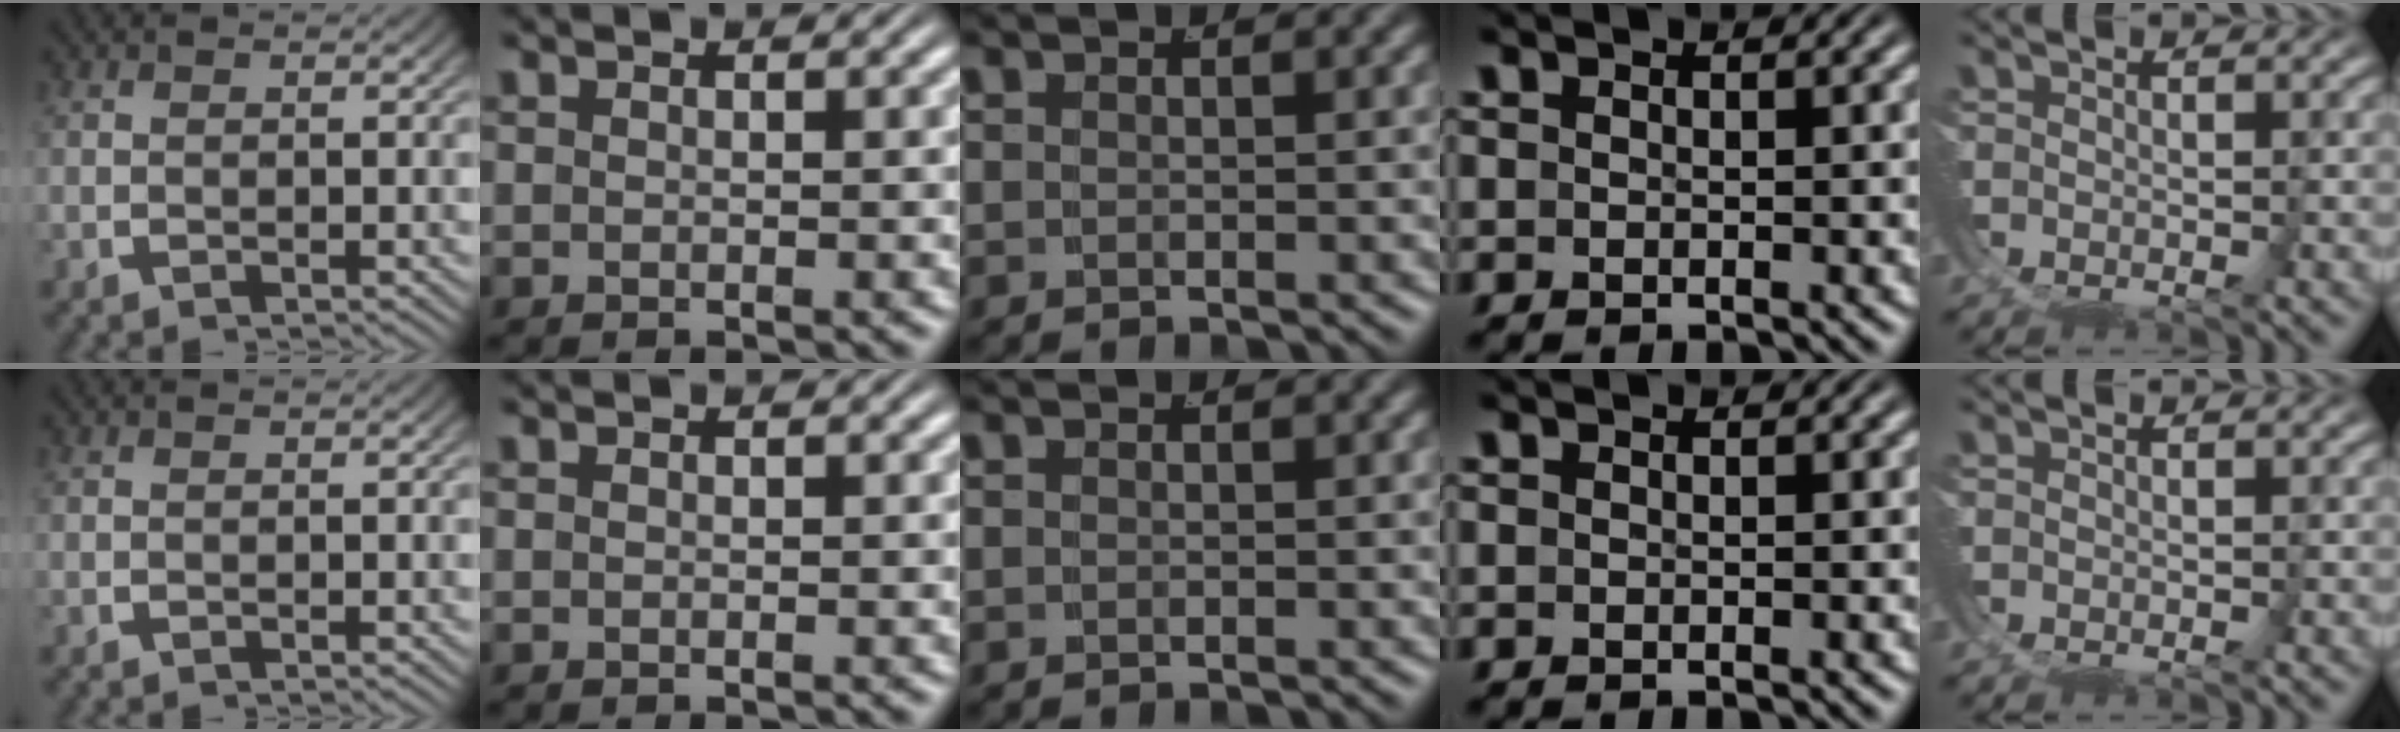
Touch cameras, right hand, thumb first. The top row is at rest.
{}